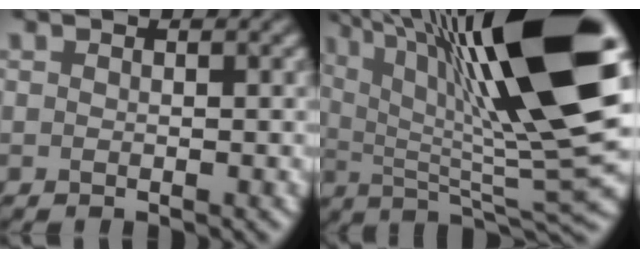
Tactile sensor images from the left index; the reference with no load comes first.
{"total": 18.0, "force": [6.7, 4.0, 16.2], "torque": [-0.262, 0.011, 0.118]}